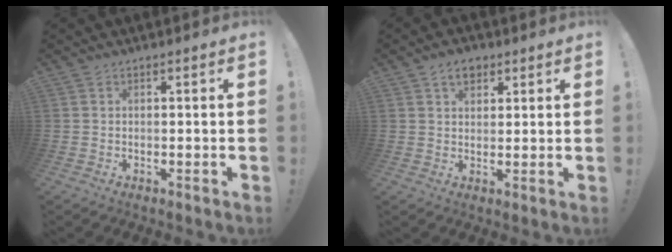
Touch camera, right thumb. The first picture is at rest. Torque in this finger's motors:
{"motor_torque": [-0.56, 0.61, 0.15, -0.05, -0.02]}